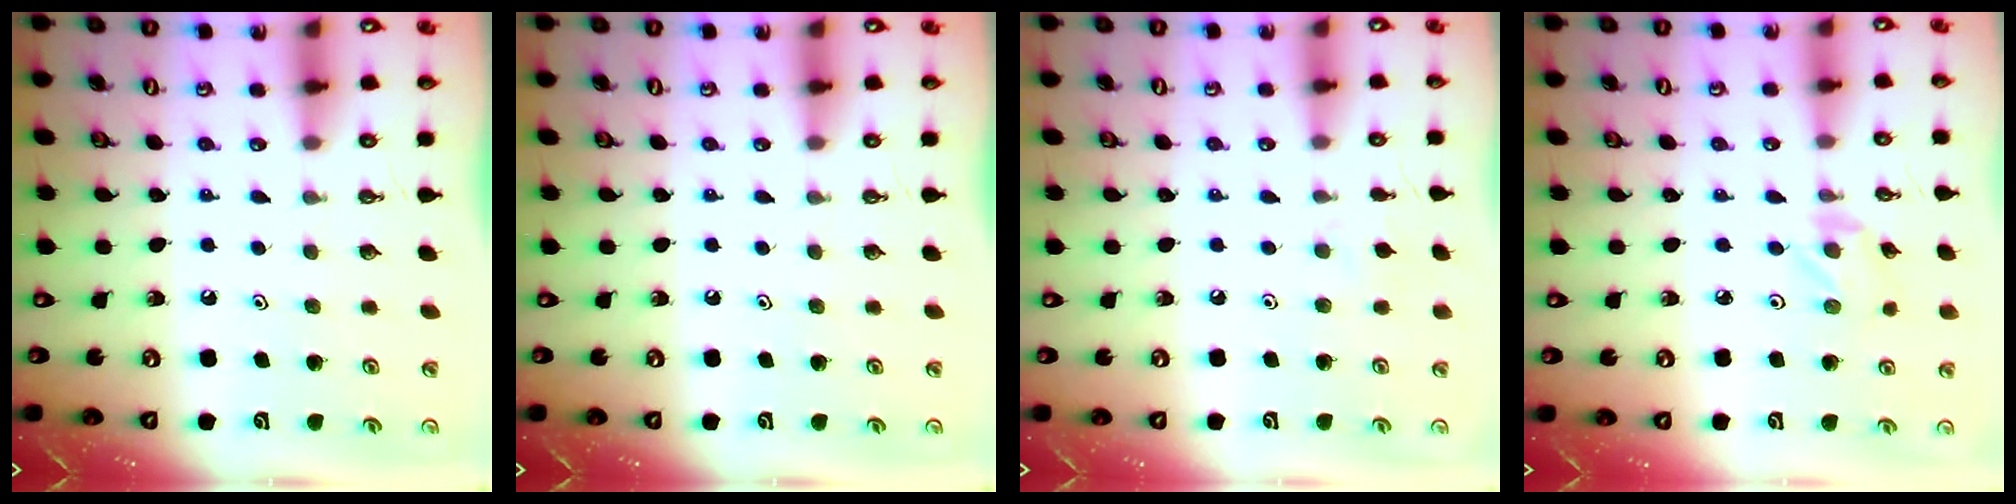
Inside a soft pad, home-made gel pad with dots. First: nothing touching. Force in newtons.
{"total": 0.0}
{"total": 4.3, "press": 4.2, "slide": 0.8}
{"total": 1.5, "press": 1.4, "slide": 0.3}